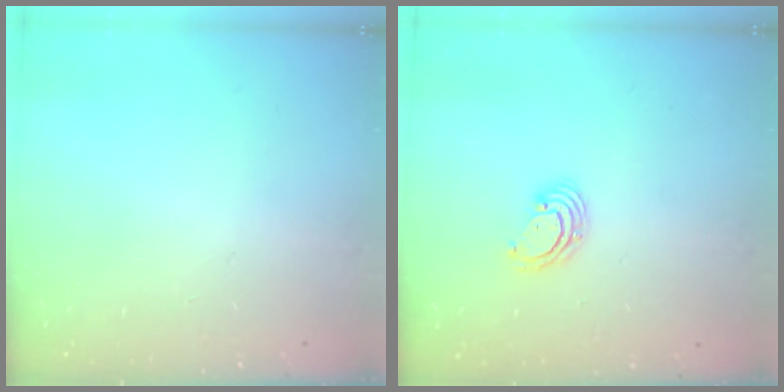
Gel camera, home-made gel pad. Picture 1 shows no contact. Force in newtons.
{"total": 3.1, "press": 3.1, "slide": 0.1}